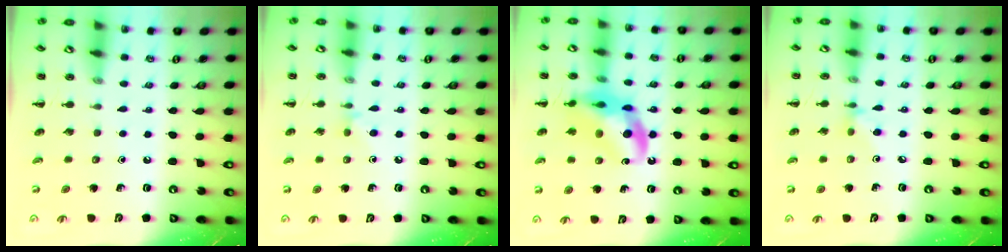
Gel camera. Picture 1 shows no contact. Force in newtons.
{"total": 4.0, "press": 3.7, "slide": 1.5}
{"total": 14.4, "press": 14.0, "slide": 3.4}
{"total": 3.9, "press": 3.8, "slide": 0.8}